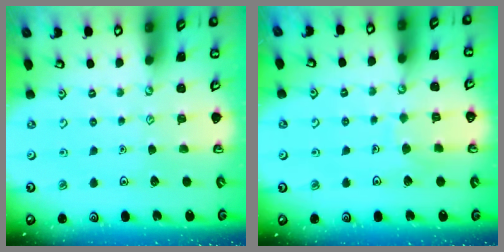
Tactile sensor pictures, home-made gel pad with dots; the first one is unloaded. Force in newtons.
{"total": 4.9, "press": 4.8, "slide": 0.4}